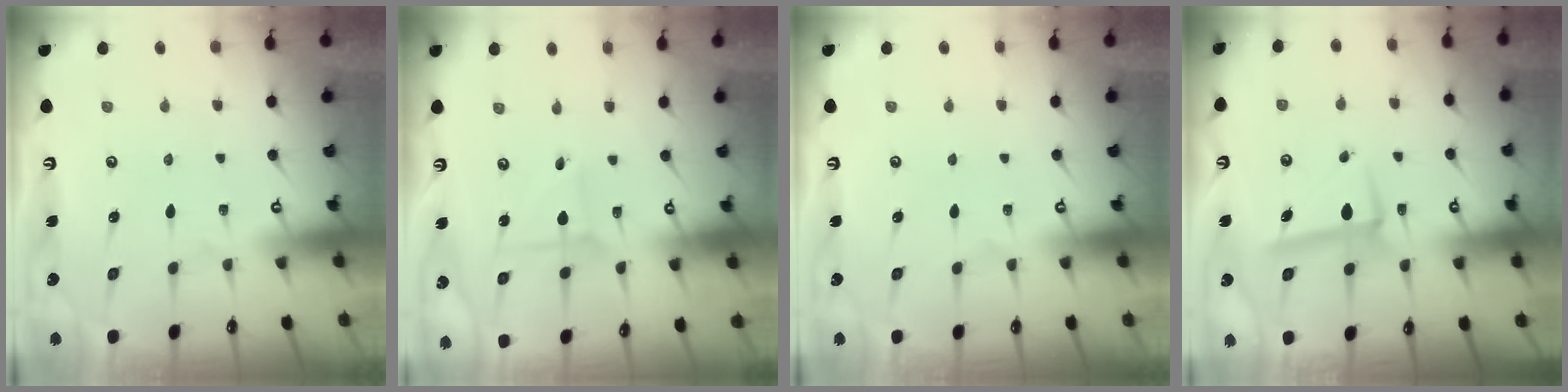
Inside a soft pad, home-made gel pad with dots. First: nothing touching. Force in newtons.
{"total": 2.2, "press": 2.2, "slide": 0.0}
{"total": 0.0}
{"total": 8.0, "press": 7.9, "slide": 1.4}